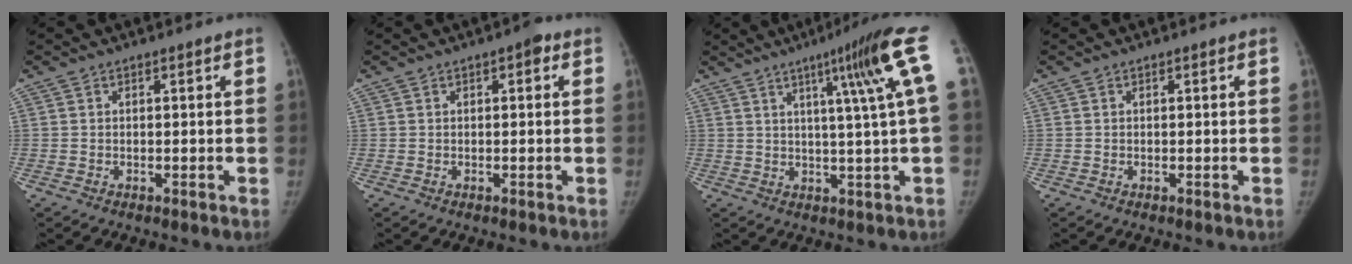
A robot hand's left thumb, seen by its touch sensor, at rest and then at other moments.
{"total": 1.8, "force": [0.5, 0.8, 1.5], "torque": [-0.014, 0.004, 0.000]}
{"total": 13.1, "force": [4.4, -0.6, 12.3], "torque": [-0.167, 0.001, 0.058]}
{"total": 0.0}